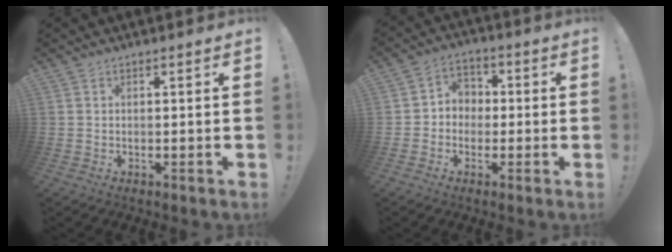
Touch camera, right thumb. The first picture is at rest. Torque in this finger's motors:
{"motor_torque": [0.40, 0.28, 0.07, -0.12, 0.00]}